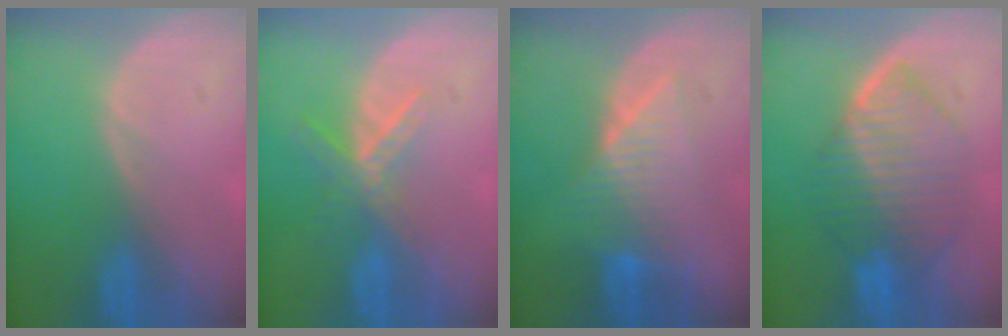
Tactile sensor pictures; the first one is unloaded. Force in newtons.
{"total": 5.8, "press": 5.0, "slide": 2.9}
{"total": 7.1, "press": 7.0, "slide": 1.1}
{"total": 9.3, "press": 9.3, "slide": 0.6}